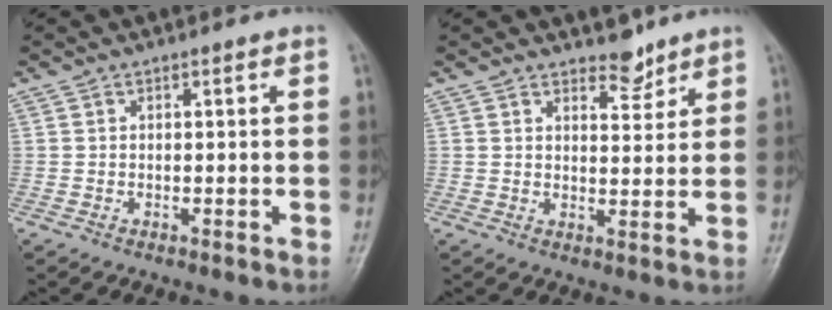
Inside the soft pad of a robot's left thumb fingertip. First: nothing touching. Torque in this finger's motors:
{"motor_torque": [-0.21, -0.07, -0.40, -0.01, 0.04]}